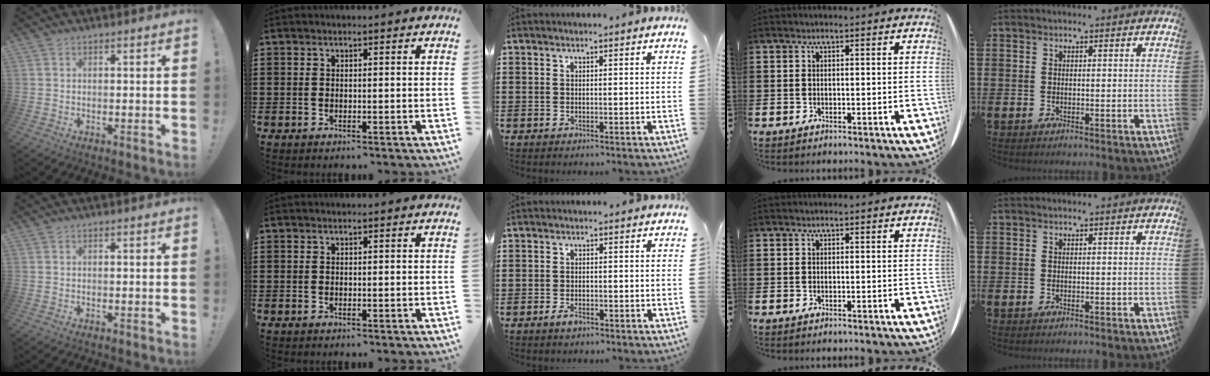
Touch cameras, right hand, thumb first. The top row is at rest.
{"middle": {"total": 1.6, "force": [-0.9, 0.6, 1.1], "torque": [-0.028, -0.006, -0.018]}}